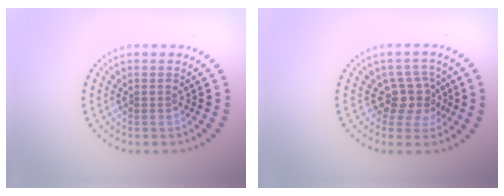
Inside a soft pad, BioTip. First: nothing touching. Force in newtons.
{"total": 2.9, "press": 2.3, "slide": 1.8}